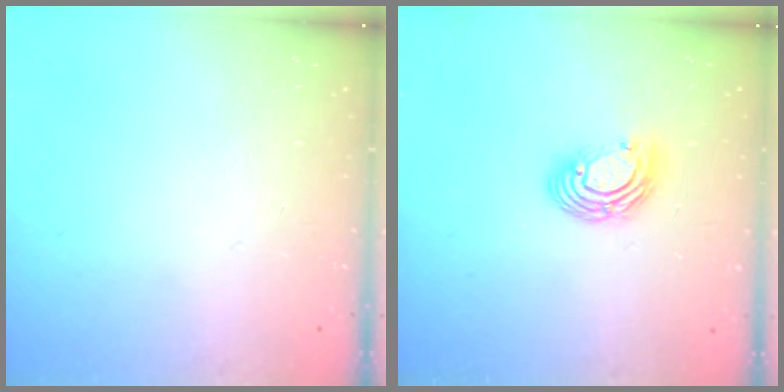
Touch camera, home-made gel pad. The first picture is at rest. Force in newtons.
{"total": 8.5, "press": 8.4, "slide": 1.3}